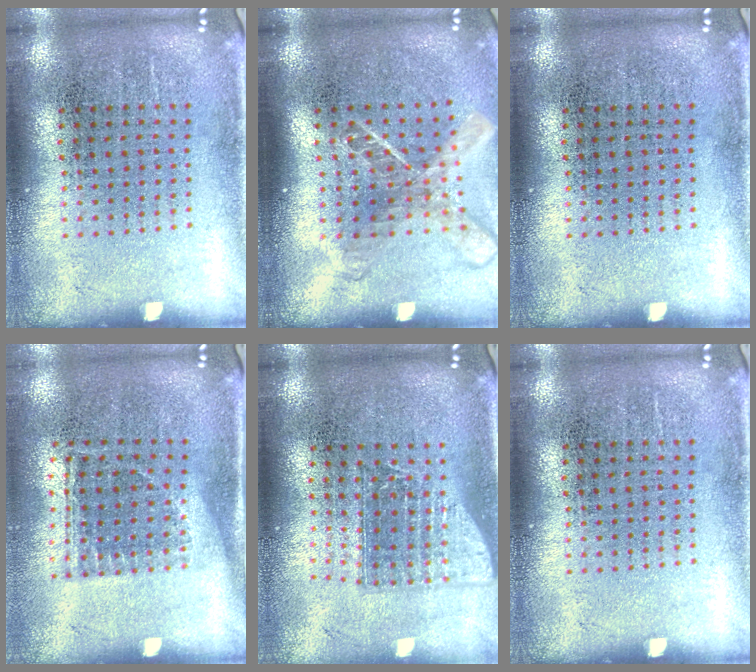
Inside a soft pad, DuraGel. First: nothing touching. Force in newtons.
{"total": 1.8, "press": 1.4, "slide": 1.1}
{"total": 0.0}
{"total": 1.2, "press": 0.9, "slide": 0.7}
{"total": 1.6, "press": 1.2, "slide": 1.0}
{"total": 0.0}